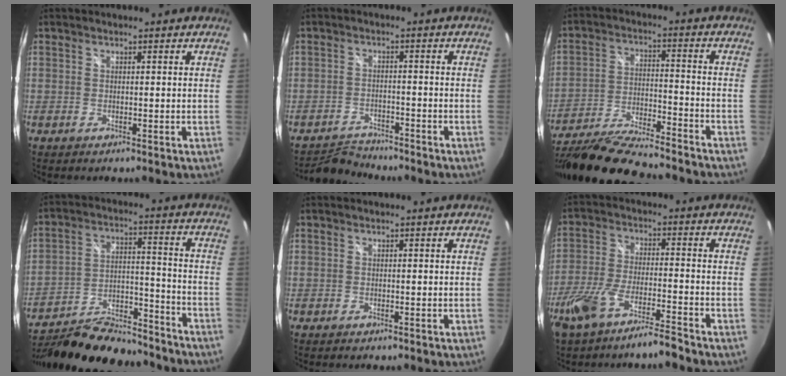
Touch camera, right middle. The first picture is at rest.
{"total": 3.8, "force": [-3.7, 0.7, -0.6], "torque": [-0.002, 0.011, -0.070]}
{"total": 22.2, "force": [-19.0, 2.9, 11.0], "torque": [-0.214, -0.056, -0.316]}
{"total": 22.7, "force": [-19.4, 5.8, 10.4], "torque": [-0.193, -0.012, -0.295]}
{"total": 0.0}
{"total": 10.3, "force": [-7.9, 1.2, 6.4], "torque": [-0.145, -0.017, -0.143]}